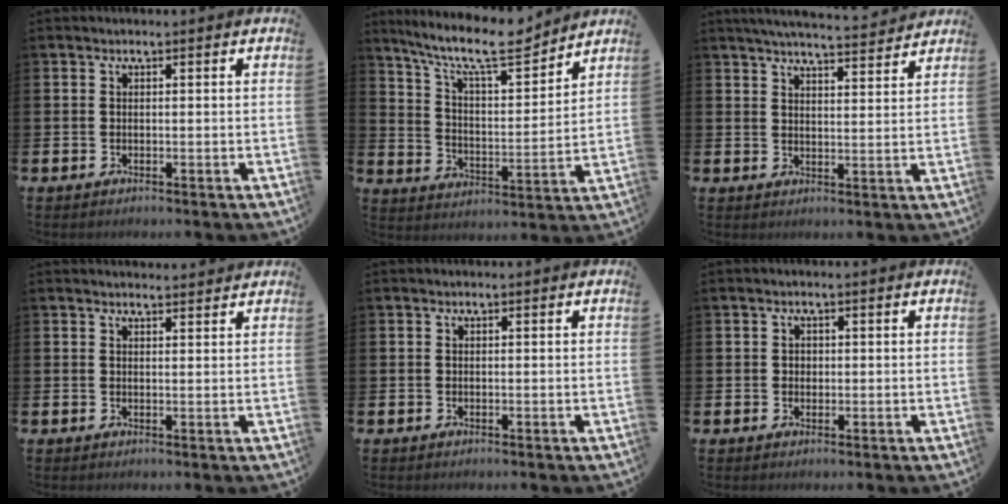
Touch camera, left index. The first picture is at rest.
{"total": 11.3, "force": [9.6, 2.5, 5.5], "torque": [-0.119, -0.059, 0.165]}
{"total": 5.1, "force": [5.0, 0.0, 1.0], "torque": [-0.025, -0.033, 0.086]}
{"total": 1.8, "force": [1.8, 0.2, -0.1], "torque": [0.006, -0.010, 0.031]}
{"total": 0.0}
{"total": 1.0, "force": [0.3, 1.0, 0.4], "torque": [0.004, 0.004, 0.001]}